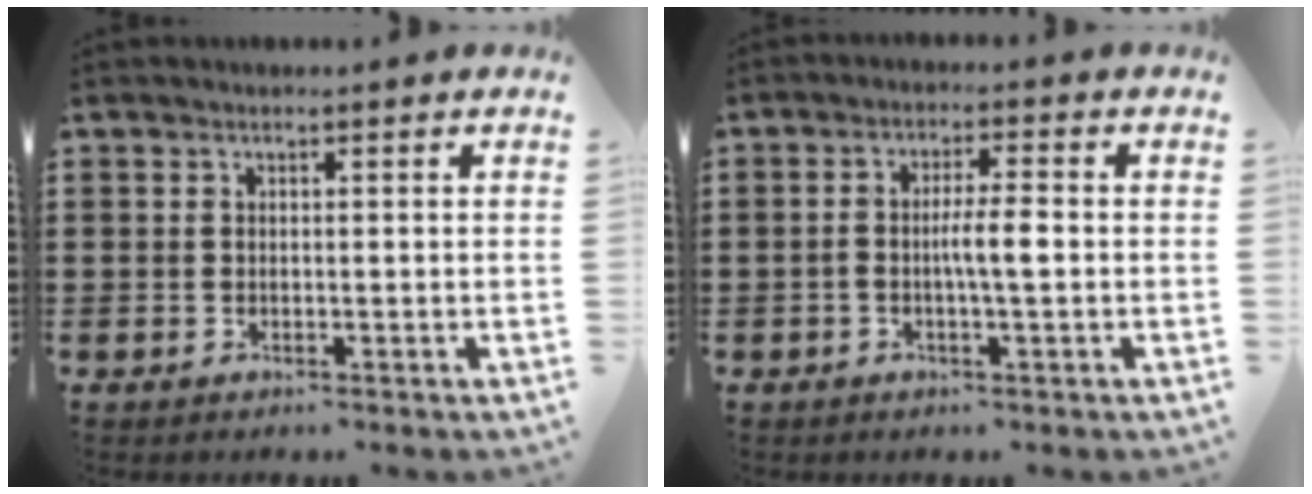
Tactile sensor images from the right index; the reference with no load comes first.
{"total": 4.4, "force": [-0.7, 0.6, 4.3], "torque": [-0.084, 0.000, -0.017]}